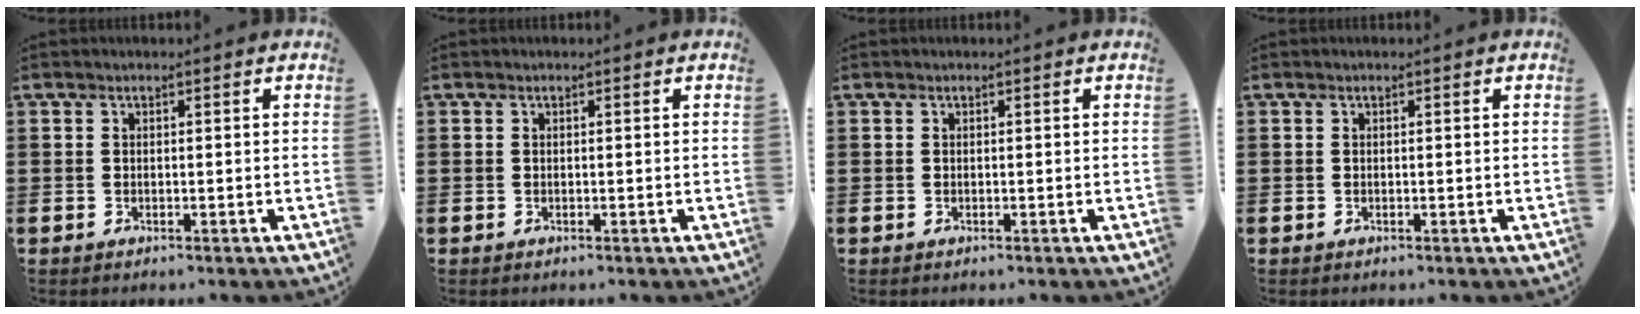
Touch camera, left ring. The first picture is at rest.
{"total": 0.0}
{"total": 0.0}
{"total": 0.0}